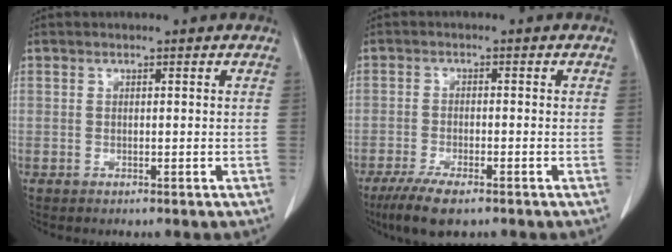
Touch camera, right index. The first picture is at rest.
{"total": 6.4, "force": [-4.4, 1.5, 4.3], "torque": [-0.080, -0.015, -0.075]}